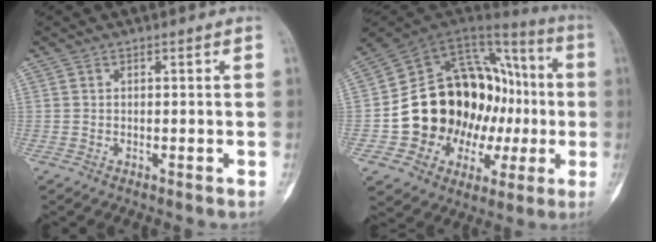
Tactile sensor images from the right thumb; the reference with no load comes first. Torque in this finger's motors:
{"motor_torque": [2.38, 2.63, 1.94, -0.28, 0.19]}